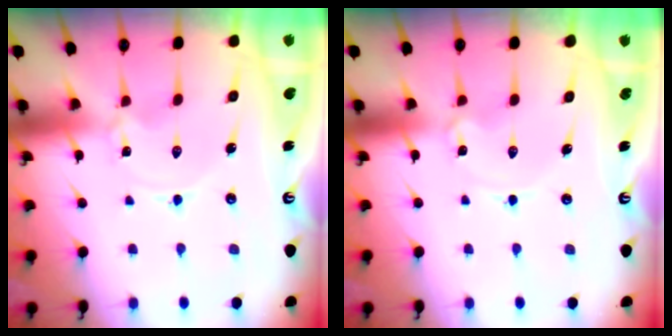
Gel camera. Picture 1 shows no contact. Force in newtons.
{"total": 0.8, "press": 0.8, "slide": 0.1}